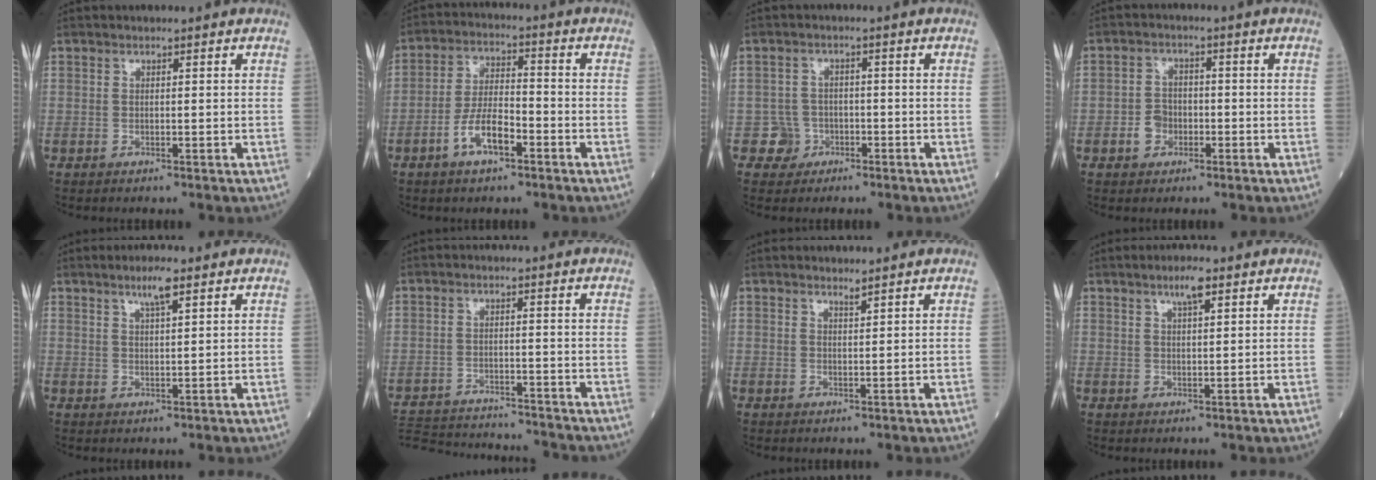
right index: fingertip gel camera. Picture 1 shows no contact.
{"total": 7.0, "force": [-3.6, 2.4, 5.5], "torque": [-0.110, 0.006, -0.071]}
{"total": 3.2, "force": [-1.5, 2.7, -0.5], "torque": [0.018, 0.017, -0.030]}
{"total": 3.5, "force": [-1.4, 2.8, 1.5], "torque": [-0.027, 0.008, -0.025]}
{"total": 3.5, "force": [2.2, 0.3, 2.7], "torque": [-0.051, 0.002, 0.038]}
{"total": 15.8, "force": [-15.0, 2.0, 4.4], "torque": [-0.098, -0.003, -0.219]}
{"total": 0.9, "force": [0.8, -0.2, 0.3], "torque": [-0.010, -0.007, 0.016]}
{"total": 3.3, "force": [2.0, 0.5, 2.5], "torque": [-0.047, 0.003, 0.034]}